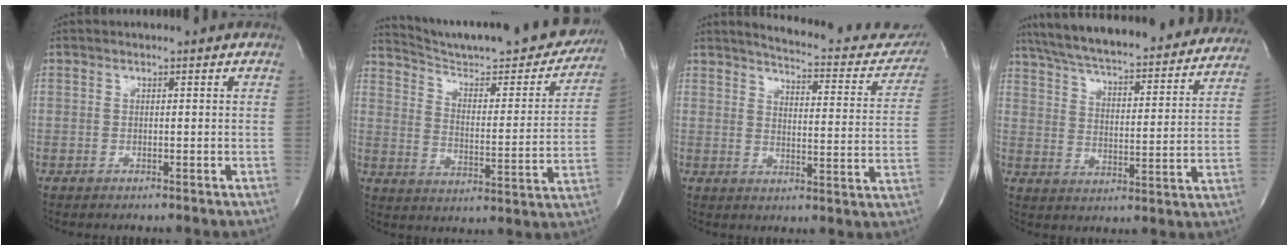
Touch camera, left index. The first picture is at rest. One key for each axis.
{"total": 25.9, "fx": 23.6, "fy": 3.8, "fz": 10.1, "tx": -0.148, "ty": -0.066, "tz": 0.308}
{"total": 18.8, "fx": 17.2, "fy": 4.4, "fz": 6.2, "tx": -0.063, "ty": -0.055, "tz": 0.189}
{"total": 31.8, "fx": 28.5, "fy": 5.7, "fz": 12.8, "tx": -0.219, "ty": -0.039, "tz": 0.365}